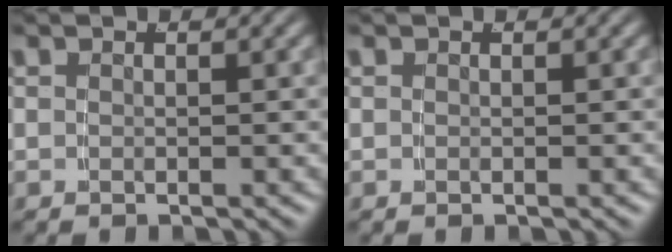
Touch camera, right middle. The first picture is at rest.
{"total": 0.0}